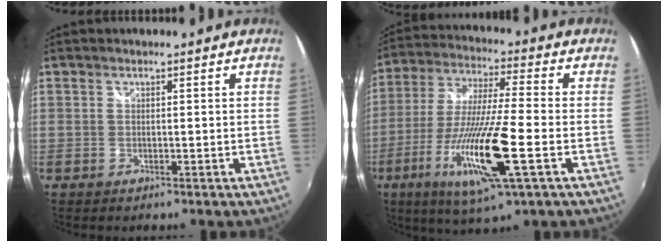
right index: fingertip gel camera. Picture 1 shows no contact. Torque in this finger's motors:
{"motor_torque": [1.78, 0.36, 1.05, 0.21]}